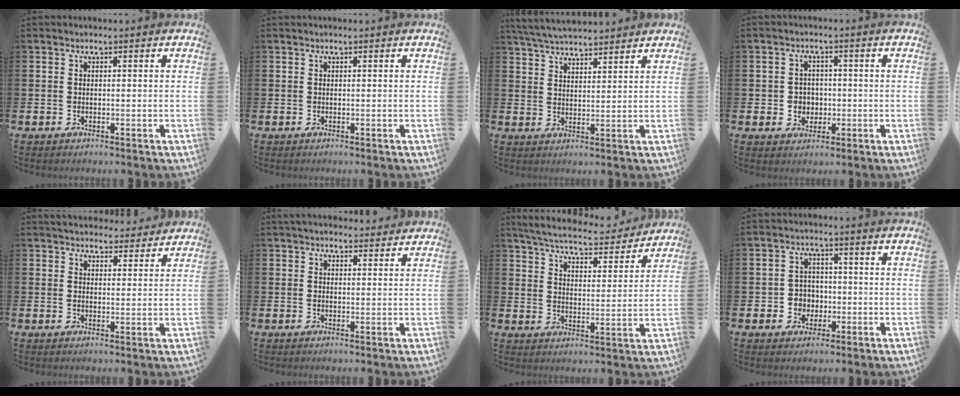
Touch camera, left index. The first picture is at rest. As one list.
[{"total": 0.0}, {"total": 5.0, "force": [4.9, 0.5, 0.8], "torque": [-0.035, -0.019, 0.091]}, {"total": 3.0, "force": [-0.1, 3.0, 0.7], "torque": [-0.011, 0.002, -0.010]}, {"total": 3.8, "force": [3.6, 0.9, 0.5], "torque": [-0.005, -0.017, 0.065]}, {"total": 2.8, "force": [2.6, 0.8, 0.4], "torque": [-0.002, -0.011, 0.046]}, {"total": 6.6, "force": [6.3, 0.7, 1.7], "torque": [-0.055, -0.045, 0.108]}, {"total": 3.4, "force": [-0.5, 3.3, 0.5], "torque": [-0.018, 0.002, -0.017]}]